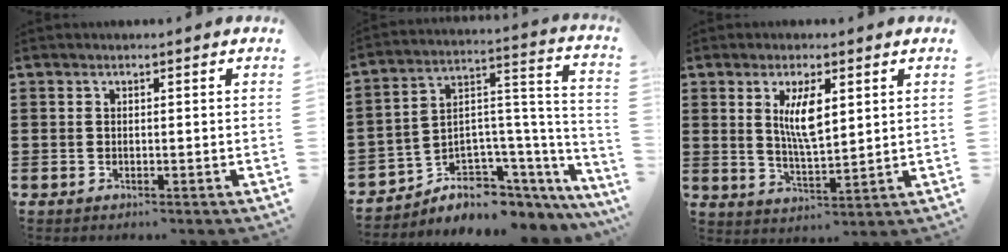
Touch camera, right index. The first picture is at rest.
{"total": 5.0, "force": [-3.4, 3.4, 1.2], "torque": [-0.030, -0.021, -0.059]}
{"total": 6.4, "force": [2.0, 2.0, 5.7], "torque": [-0.109, 0.001, 0.033]}